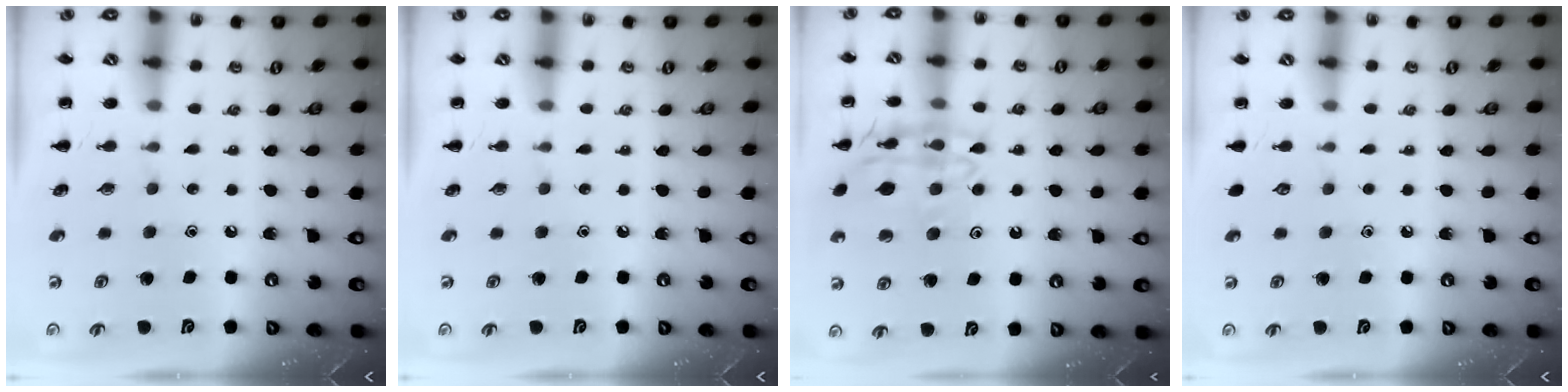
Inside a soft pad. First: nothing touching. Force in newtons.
{"total": 0.0}
{"total": 15.6, "press": 15.5, "slide": 1.5}
{"total": 0.0}